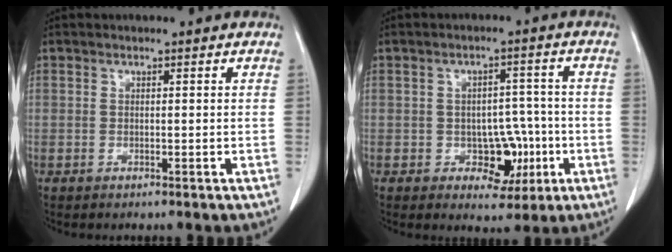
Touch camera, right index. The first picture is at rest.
{"total": 6.4, "force": [-1.9, 4.3, 4.4], "torque": [-0.047, 0.014, -0.019]}